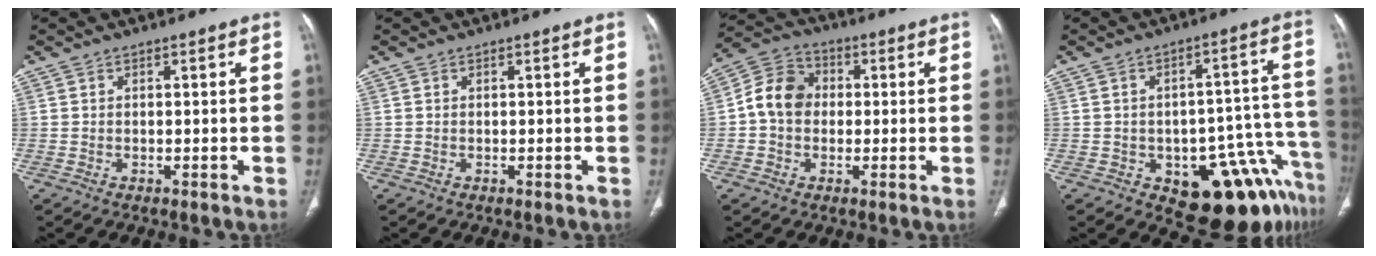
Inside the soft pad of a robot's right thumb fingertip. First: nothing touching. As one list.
[{"total": 0.0}, {"total": 8.9, "force": [0.1, 7.3, 5.0], "torque": [-0.079, 0.027, -0.012]}, {"total": 17.1, "force": [-9.5, 7.3, 12.3], "torque": [-0.066, 0.087, -0.116]}]